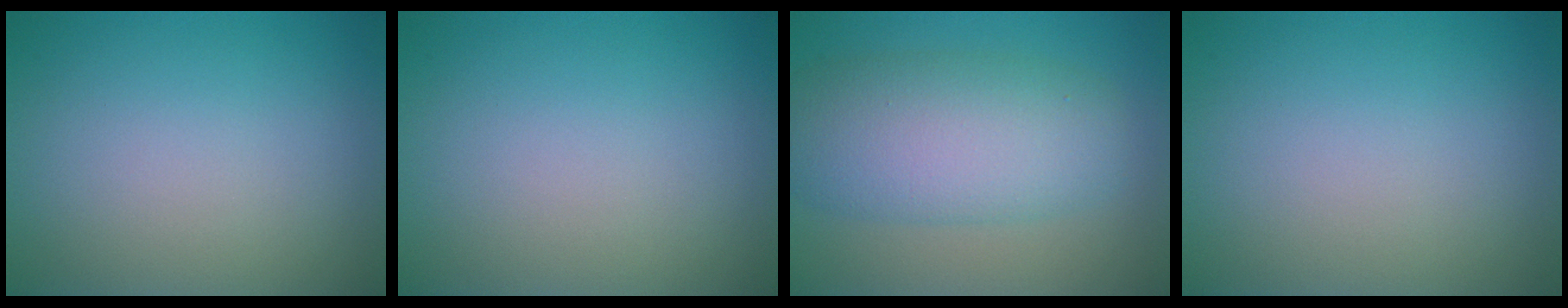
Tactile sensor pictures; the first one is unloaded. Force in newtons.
{"total": 0.0}
{"total": 7.5, "press": 7.5, "slide": 0.1}
{"total": 0.0}